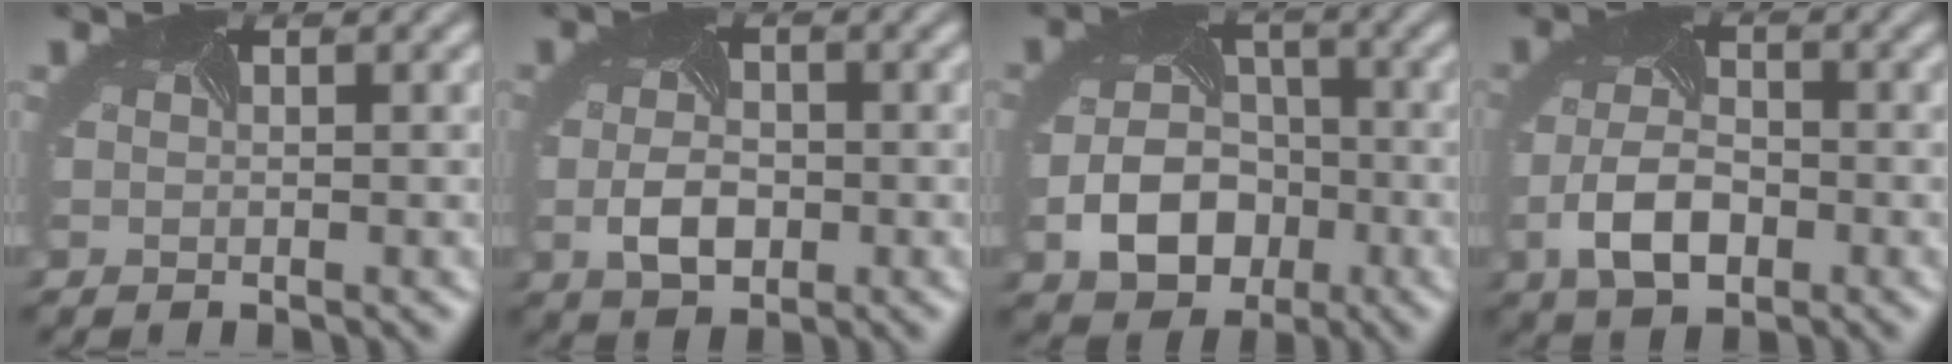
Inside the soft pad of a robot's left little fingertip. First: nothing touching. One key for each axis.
{"total": 3.4, "fx": -0.8, "fy": 2.2, "fz": 2.4, "tx": -0.052, "ty": -0.007, "tz": -0.016}
{"total": 6.3, "fx": -2.3, "fy": 4.8, "fz": 3.4, "tx": -0.065, "ty": -0.020, "tz": -0.035}
{"total": 4.9, "fx": -1.8, "fy": 2.9, "fz": 3.6, "tx": -0.084, "ty": -0.013, "tz": -0.037}